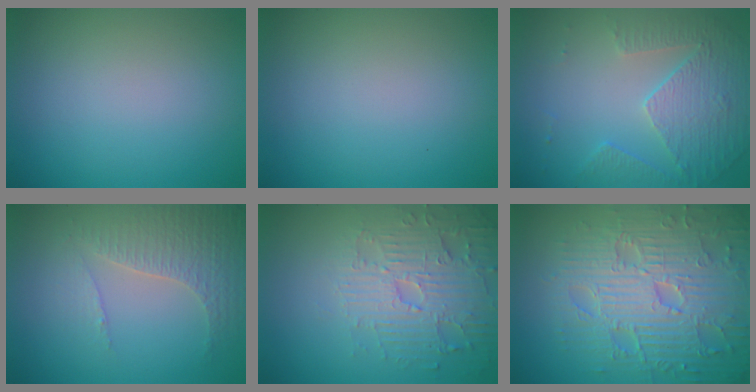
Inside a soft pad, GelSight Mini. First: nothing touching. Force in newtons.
{"total": 0.0}
{"total": 5.2, "press": 3.6, "slide": 3.7}
{"total": 4.3, "press": 3.0, "slide": 3.0}
{"total": 4.5, "press": 4.1, "slide": 1.8}
{"total": 9.4, "press": 6.9, "slide": 6.5}